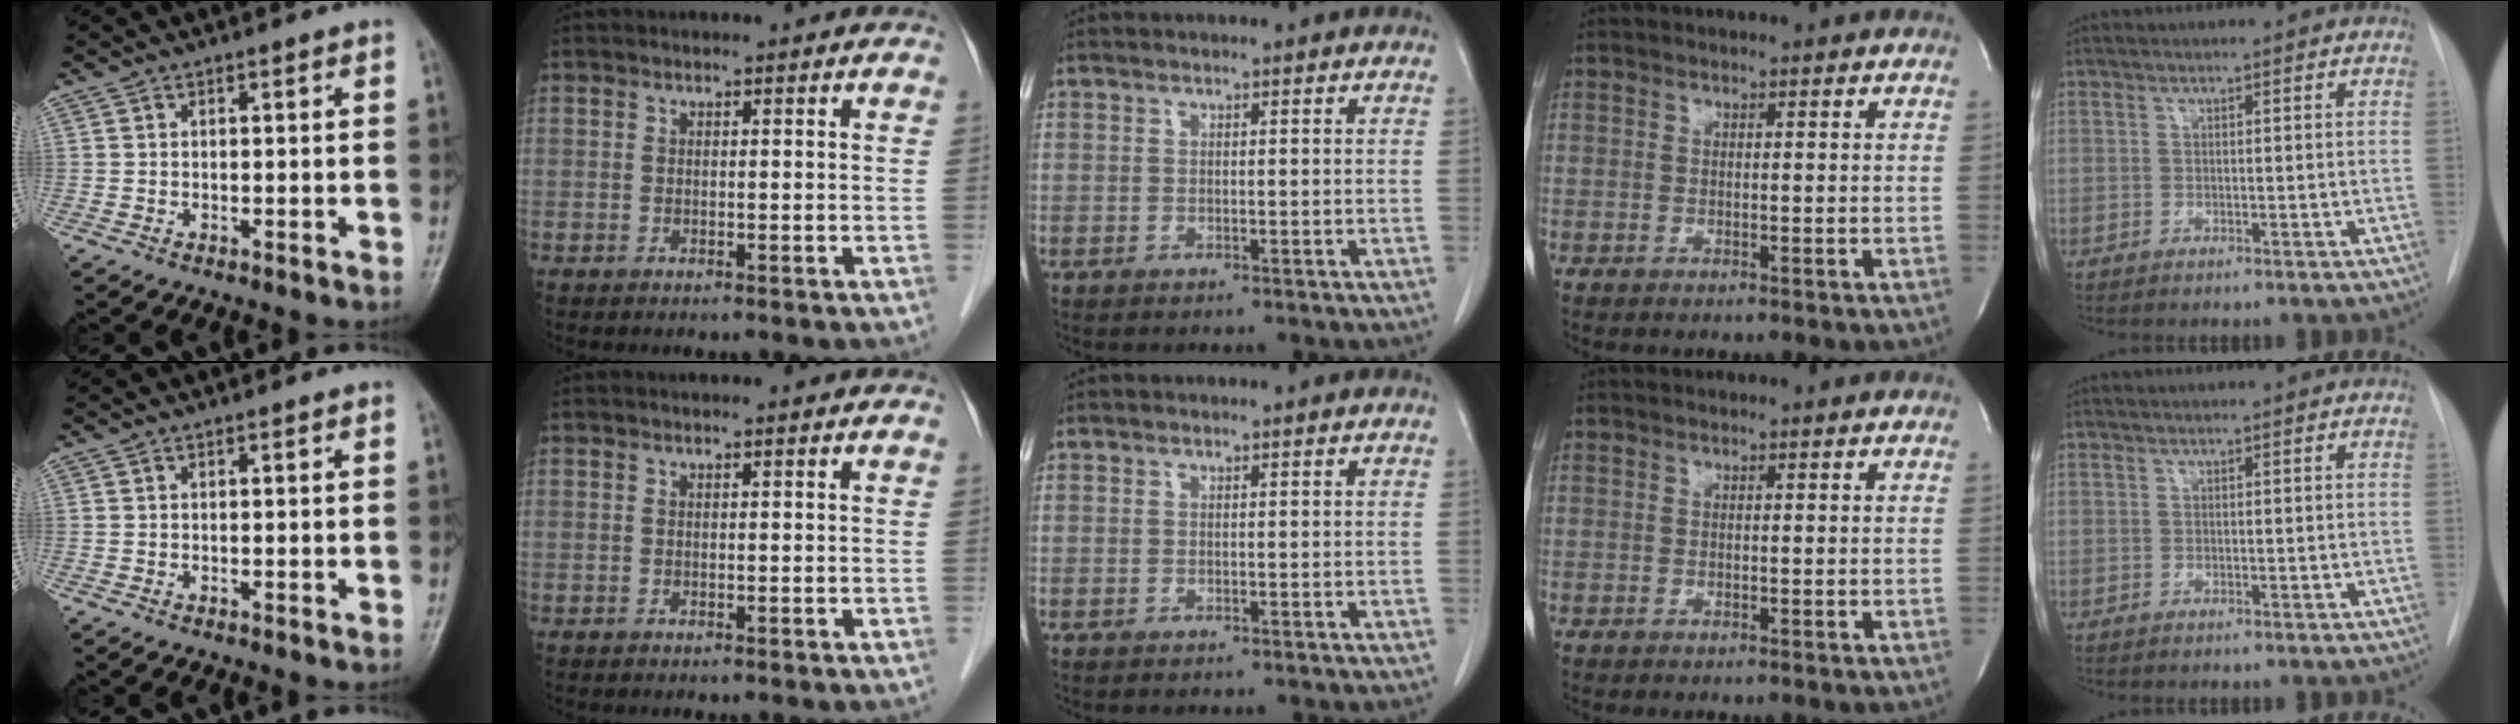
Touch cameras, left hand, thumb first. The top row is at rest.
{}